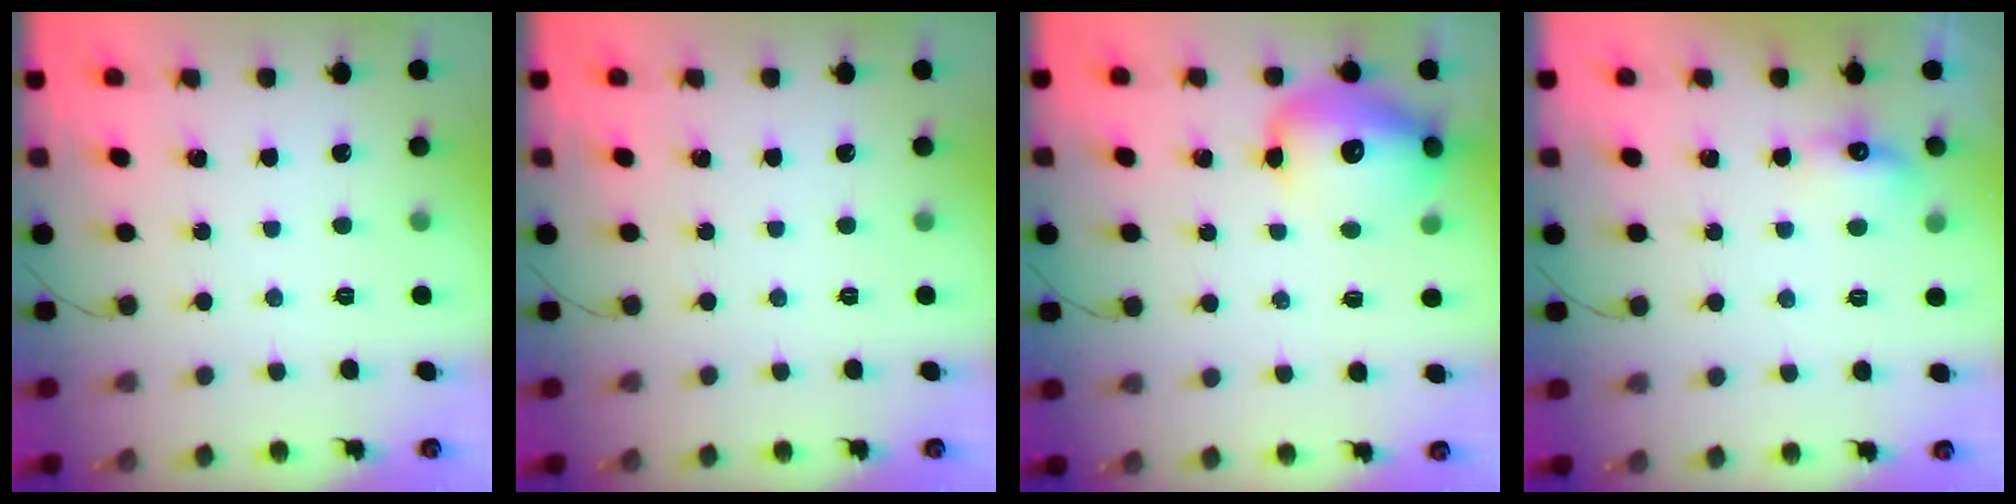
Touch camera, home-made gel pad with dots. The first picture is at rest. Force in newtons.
{"total": 0.0}
{"total": 14.3, "press": 13.9, "slide": 3.1}
{"total": 6.2, "press": 6.1, "slide": 1.1}